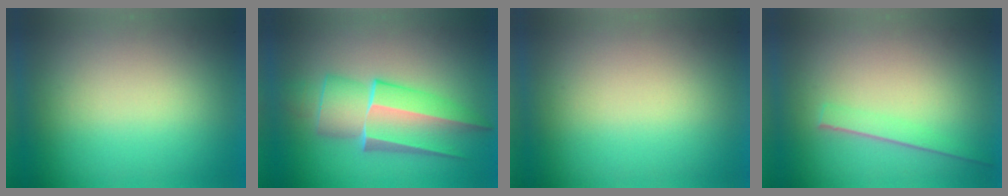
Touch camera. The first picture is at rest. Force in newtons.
{"total": 6.2}
{"total": 0.0}
{"total": 1.5}